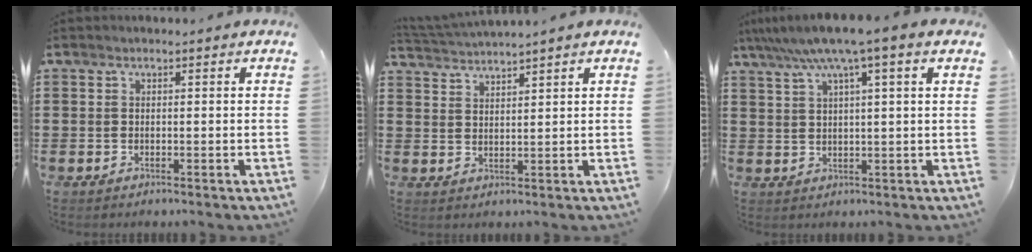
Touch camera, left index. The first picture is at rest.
{"total": 2.4, "force": [2.3, -0.6, -0.2], "torque": [-0.006, -0.005, 0.044]}
{"total": 6.3, "force": [3.8, -0.2, 5.0], "torque": [-0.106, -0.007, 0.063]}